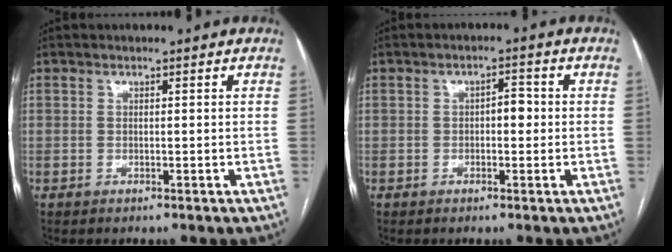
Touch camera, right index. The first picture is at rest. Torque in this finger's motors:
{"motor_torque": [0.39, 0.04, 0.14, 0.03]}